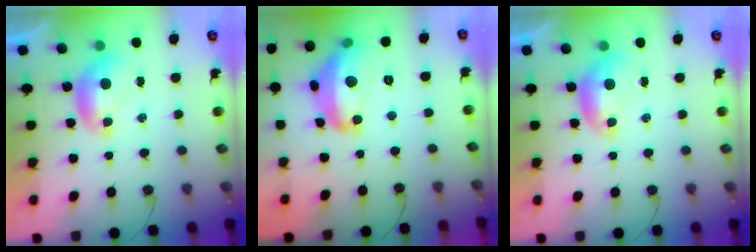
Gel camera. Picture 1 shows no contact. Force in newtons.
{"total": 12.2, "press": 12.1, "slide": 0.6}
{"total": 0.0}